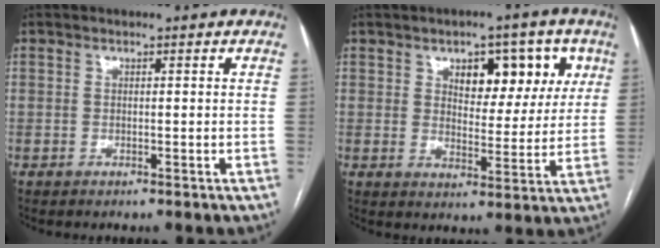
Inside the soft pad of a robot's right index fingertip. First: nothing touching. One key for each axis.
{"total": 9.7, "fx": 4.3, "fy": 5.0, "fz": 7.1, "tx": -0.084, "ty": 0.018, "tz": 0.063}